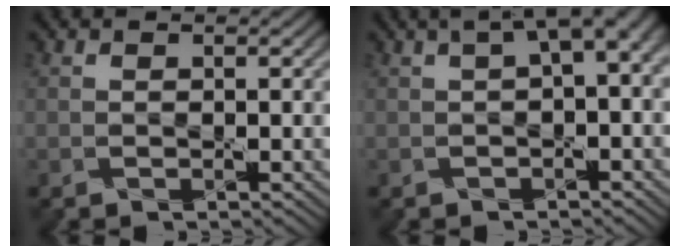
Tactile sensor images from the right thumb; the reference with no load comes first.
{"total": 4.8, "force": [1.4, 1.4, 4.4], "torque": [-0.060, 0.015, 0.022]}